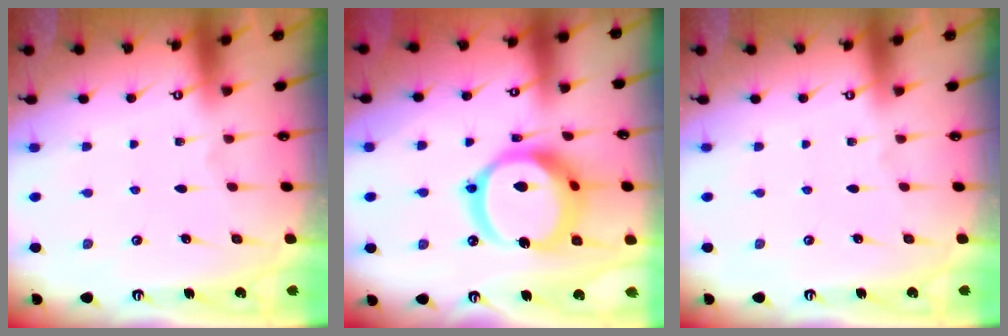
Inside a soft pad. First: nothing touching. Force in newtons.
{"total": 19.8, "press": 19.7, "slide": 2.6}
{"total": 0.0}